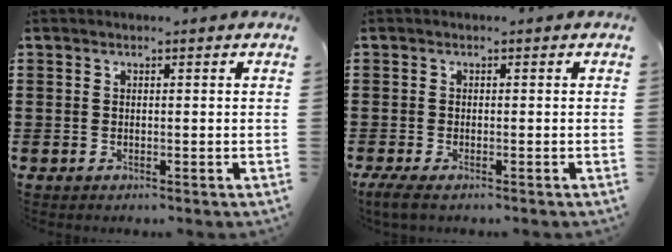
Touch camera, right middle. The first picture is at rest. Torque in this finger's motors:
{"motor_torque": [0.55, -0.45, 0.23, 0.08]}